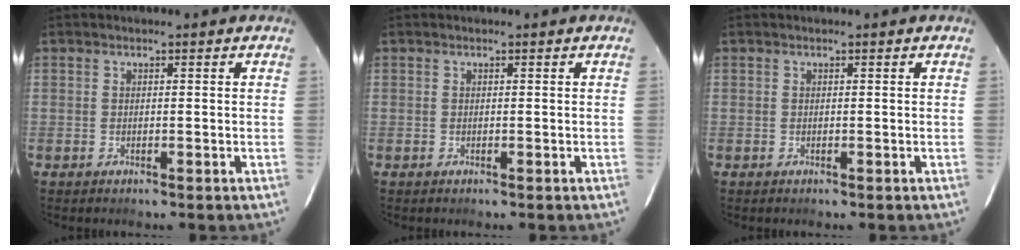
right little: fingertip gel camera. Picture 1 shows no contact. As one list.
[{"total": 0.0}, {"total": 0.0}]